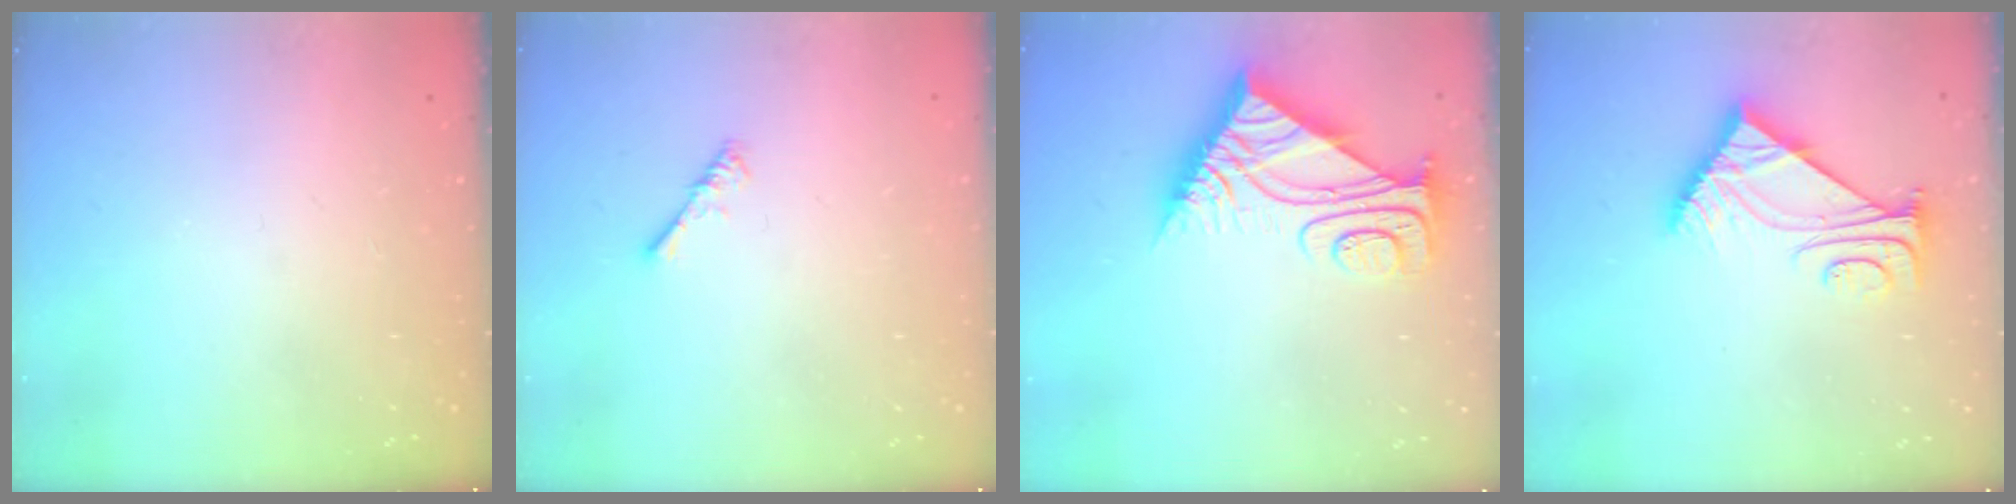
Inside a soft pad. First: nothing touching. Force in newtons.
{"total": 0.9, "press": 0.9, "slide": 0.3}
{"total": 10.2, "press": 10.2, "slide": 0.8}
{"total": 7.8, "press": 7.7, "slide": 1.0}